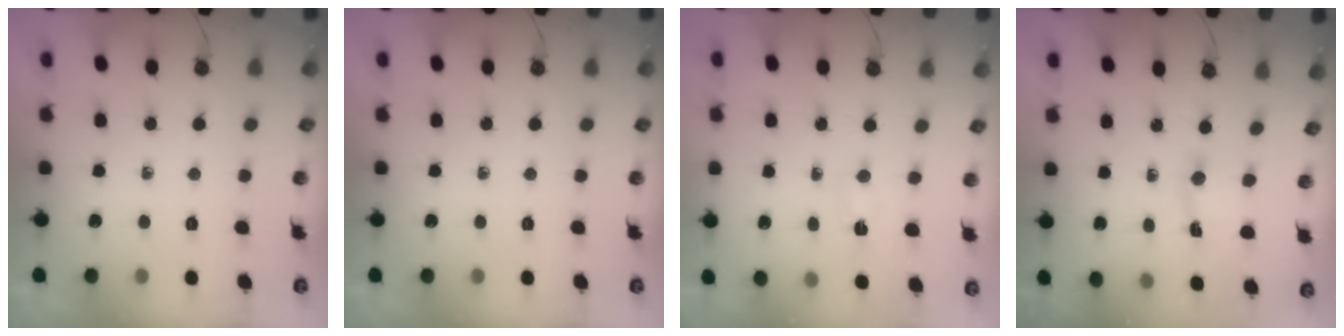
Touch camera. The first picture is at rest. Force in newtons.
{"total": 0.0}
{"total": 2.1, "press": 1.8, "slide": 1.0}
{"total": 1.5, "press": 1.5, "slide": 0.2}